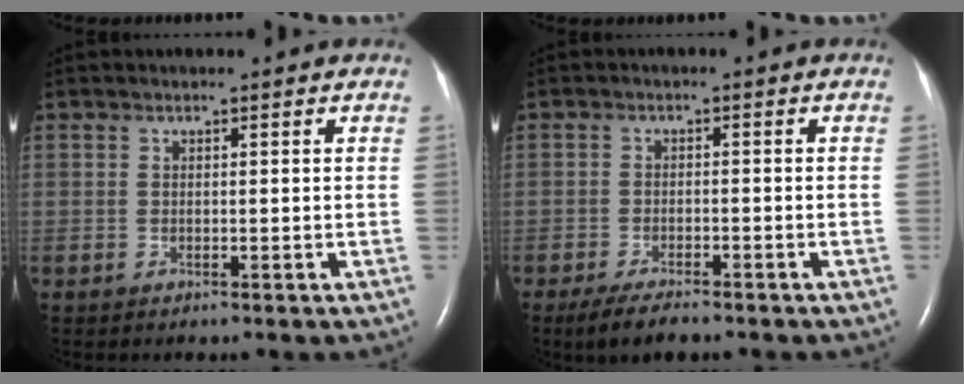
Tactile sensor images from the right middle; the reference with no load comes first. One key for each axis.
{"total": 4.8, "fx": -3.7, "fy": 1.2, "fz": 2.9, "tx": -0.054, "ty": -0.008, "tz": -0.061}